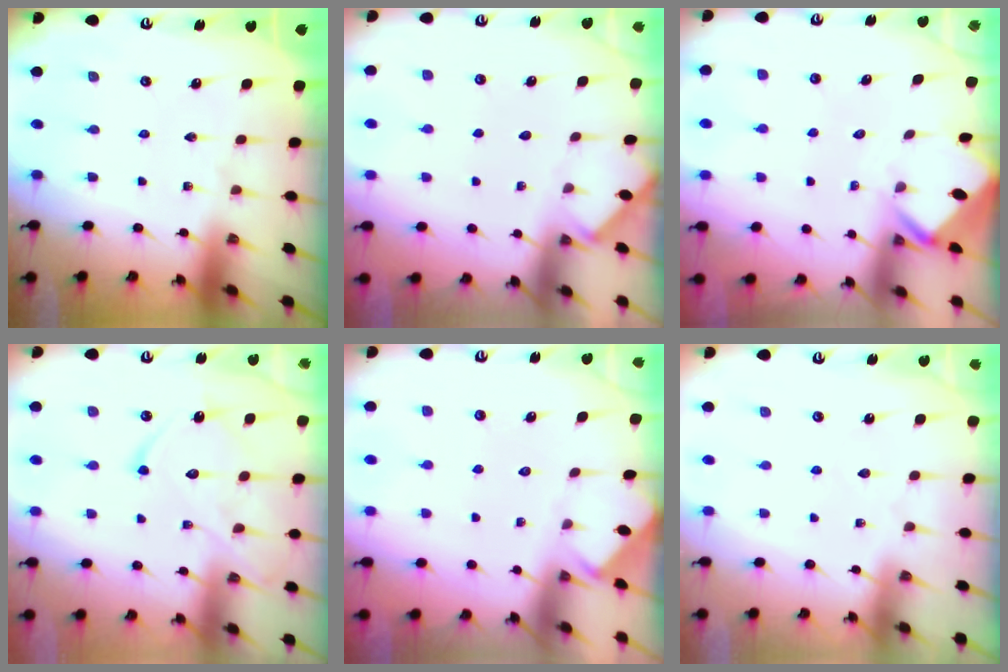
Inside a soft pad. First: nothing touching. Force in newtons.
{"total": 3.1, "press": 3.0, "slide": 0.3}
{"total": 2.6, "press": 2.6, "slide": 0.1}
{"total": 13.2, "press": 13.2, "slide": 1.1}
{"total": 2.7, "press": 2.6, "slide": 0.4}
{"total": 2.6, "press": 2.6, "slide": 0.4}